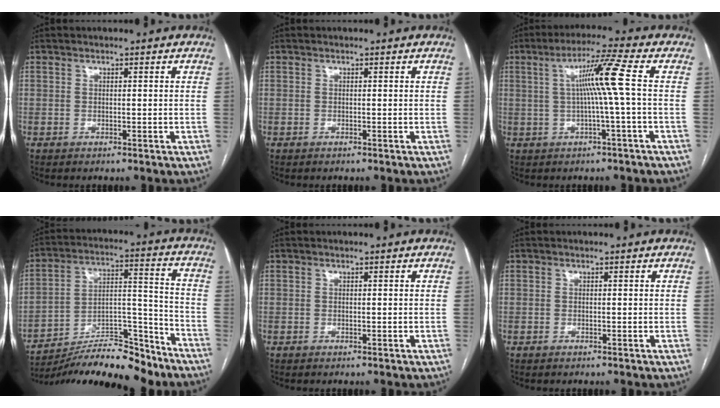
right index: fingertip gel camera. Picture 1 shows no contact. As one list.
[{"total": 0.0}, {"total": 7.6, "force": [0.5, -1.8, 7.4], "torque": [-0.129, 0.014, 0.016]}, {"total": 17.9, "force": [-16.0, 3.1, 7.3], "torque": [-0.125, 0.030, -0.268]}, {"total": 0.0}, {"total": 0.0}]